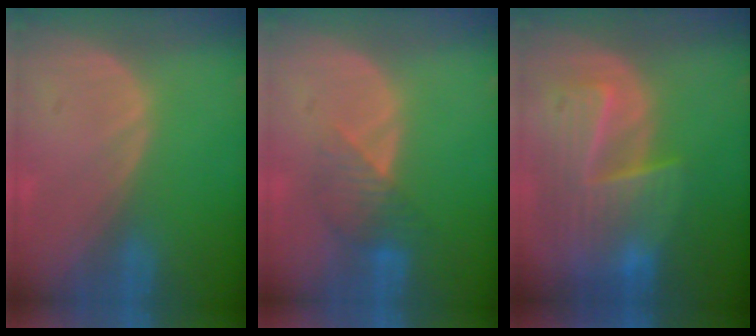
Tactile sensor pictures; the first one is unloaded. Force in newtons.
{"total": 3.9, "press": 3.8, "slide": 0.8}
{"total": 9.9, "press": 8.6, "slide": 5.0}